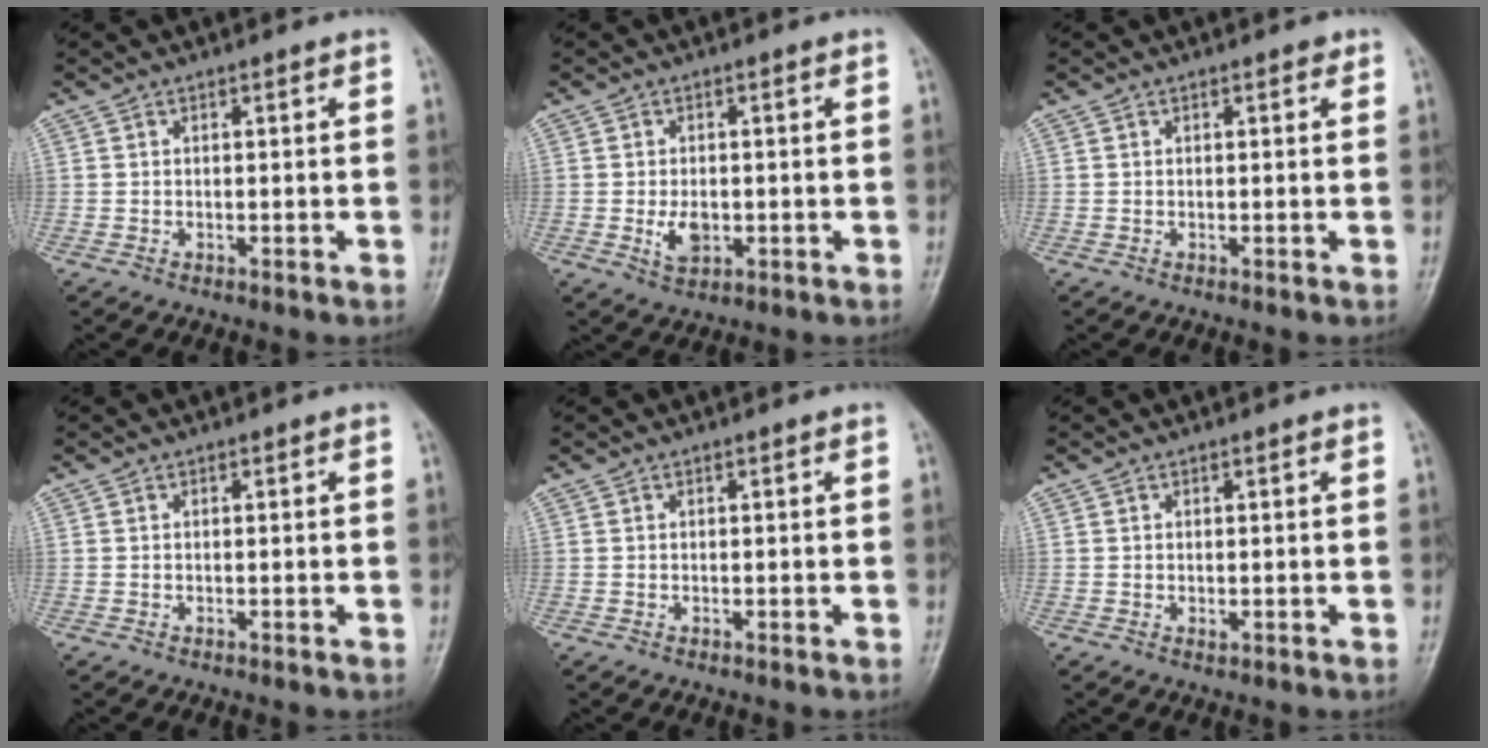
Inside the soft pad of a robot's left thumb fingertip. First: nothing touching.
{"total": 4.2, "force": [-0.7, 2.6, 3.2], "torque": [-0.050, -0.004, -0.008]}
{"total": 0.9, "force": [0.5, 0.4, 0.6], "torque": [-0.004, 0.000, 0.002]}
{"total": 0.0}
{"total": 0.0}
{"total": 1.0, "force": [0.2, 0.5, 0.9], "torque": [-0.012, -0.002, 0.006]}